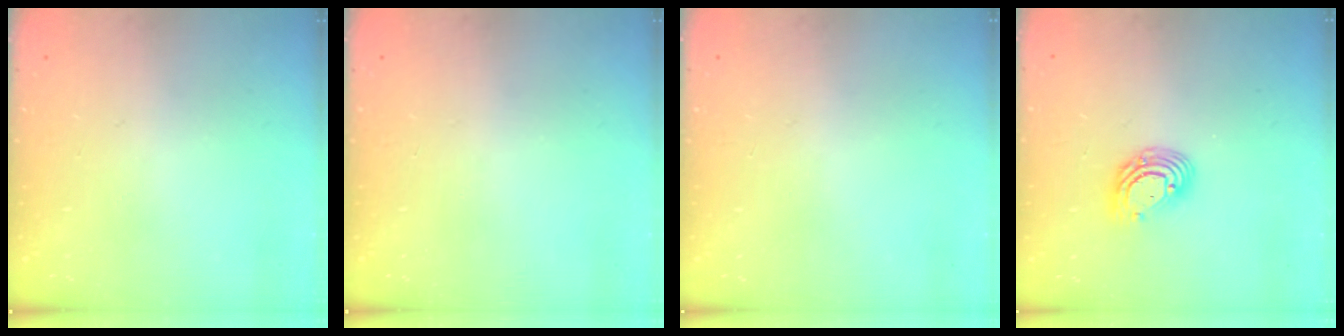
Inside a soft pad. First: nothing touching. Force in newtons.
{"total": 0.0}
{"total": 0.0}
{"total": 9.2, "press": 9.0, "slide": 1.5}